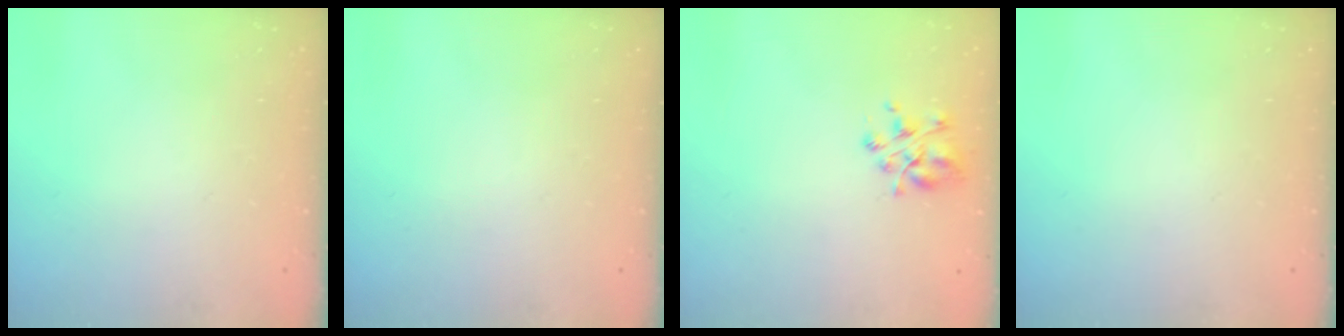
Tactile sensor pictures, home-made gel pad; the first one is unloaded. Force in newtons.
{"total": 0.0}
{"total": 5.3, "press": 5.2, "slide": 1.2}
{"total": 0.0}